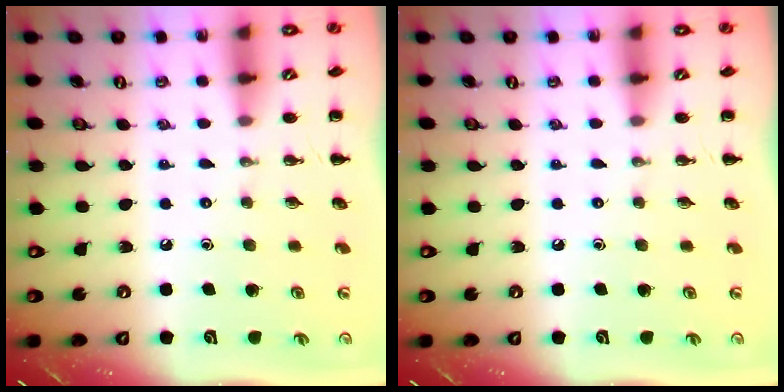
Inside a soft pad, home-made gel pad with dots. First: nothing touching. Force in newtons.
{"total": 0.0}